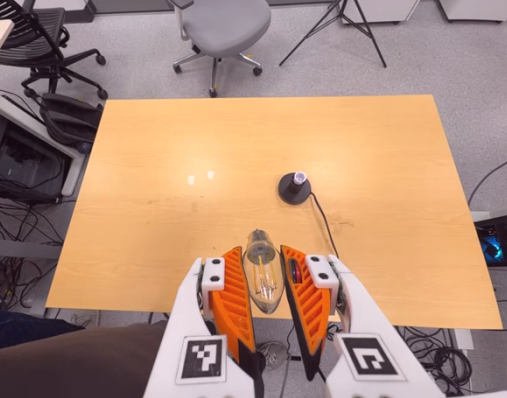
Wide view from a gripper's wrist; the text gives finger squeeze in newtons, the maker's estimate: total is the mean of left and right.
{"total": 11.0, "left": 11.2, "right": 10.8}